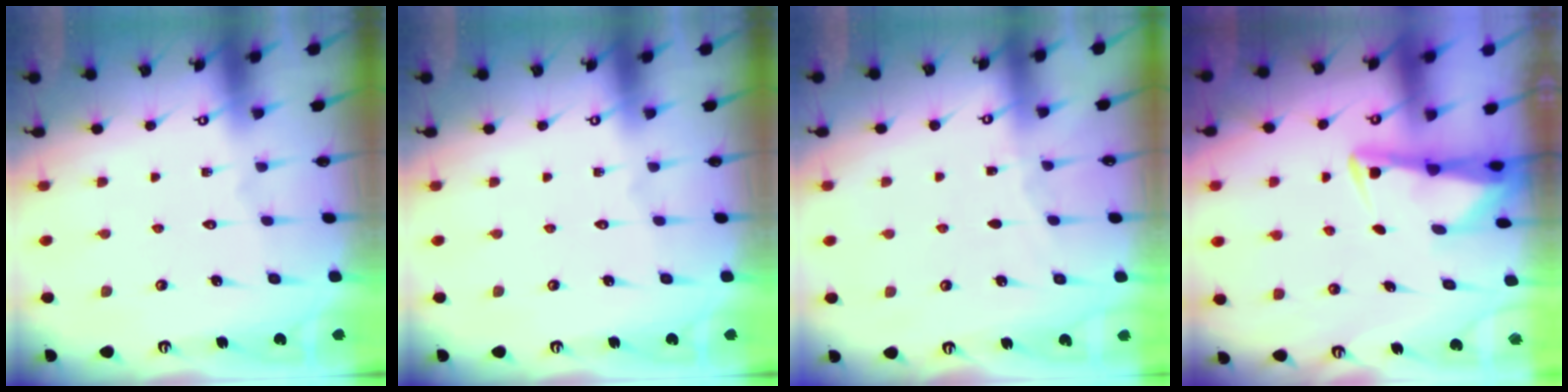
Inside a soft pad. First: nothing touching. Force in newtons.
{"total": 0.0}
{"total": 2.7, "press": 2.6, "slide": 0.3}
{"total": 3.0, "press": 3.0, "slide": 0.3}